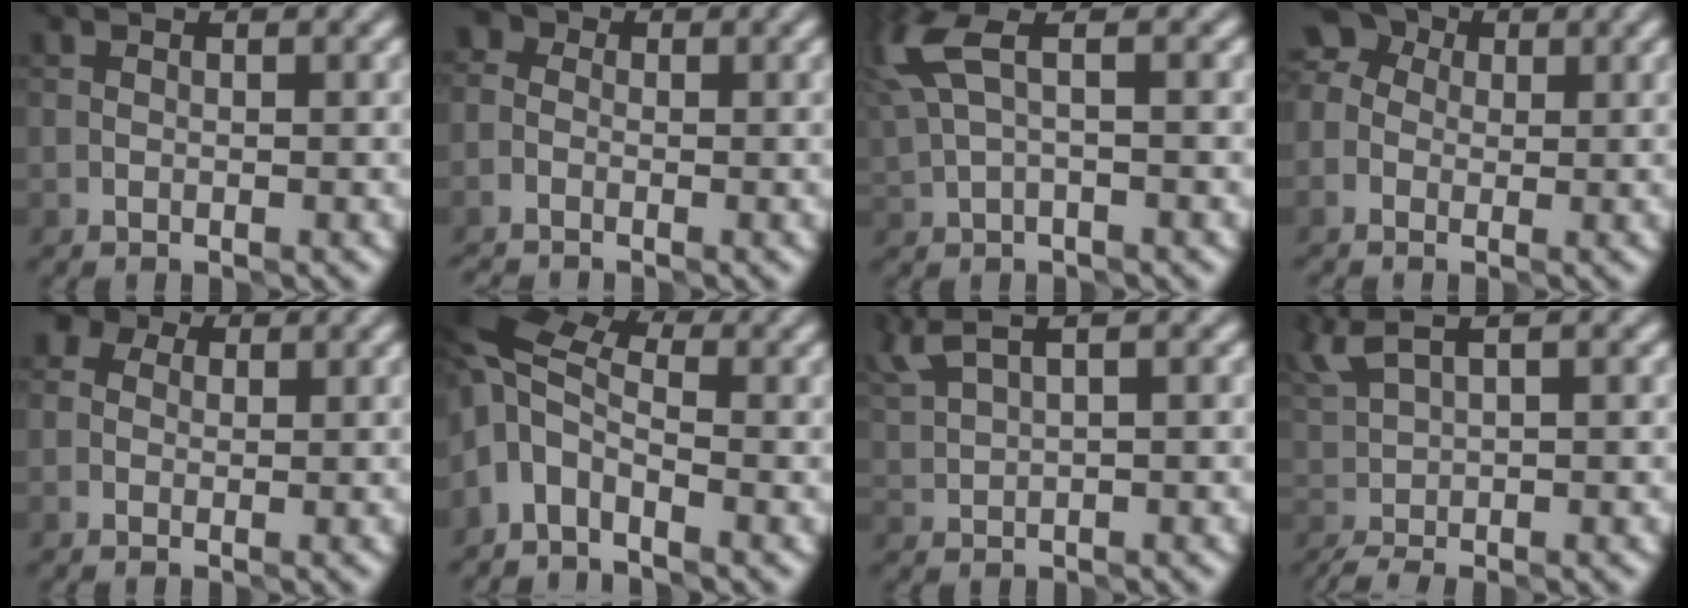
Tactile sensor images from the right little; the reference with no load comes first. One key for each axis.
{"total": 2.5, "fx": -1.5, "fy": 1.8, "fz": 0.9, "tx": -0.006, "ty": 0.009, "tz": -0.036}
{"total": 4.2, "fx": 1.7, "fy": 1.2, "fz": 3.6, "tx": -0.093, "ty": 0.012, "tz": 0.035}
{"total": 5.2, "fx": 0.8, "fy": 4.5, "fz": 2.3, "tx": -0.040, "ty": 0.031, "tz": -0.021}
{"total": 3.6, "fx": 1.7, "fy": 2.7, "fz": 1.7, "tx": -0.009, "ty": 0.024, "tz": -0.013}
{"total": 5.1, "fx": -1.0, "fy": 3.0, "fz": 4.0, "tx": -0.085, "ty": 0.011, "tz": -0.037}
{"total": 4.6, "fx": 3.4, "fy": 1.4, "fz": 2.8, "tx": -0.068, "ty": 0.030, "tz": 0.055}
{"total": 5.7, "fx": 1.0, "fy": 2.1, "fz": 5.2, "tx": -0.096, "ty": 0.003, "tz": 0.030}